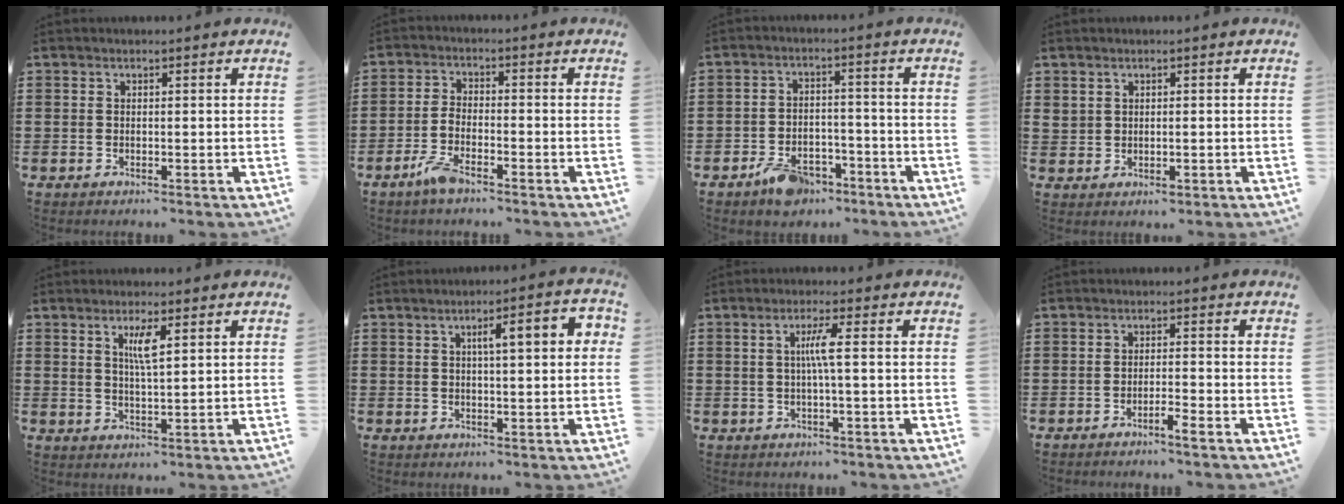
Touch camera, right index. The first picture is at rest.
{"total": 4.0, "force": [-2.8, 1.2, 2.7], "torque": [-0.073, -0.002, -0.060]}
{"total": 4.9, "force": [-3.7, 2.5, 1.9], "torque": [-0.037, 0.015, -0.070]}
{"total": 1.3, "force": [0.6, 1.0, 0.6], "torque": [-0.013, 0.005, 0.010]}
{"total": 3.8, "force": [1.6, 0.7, 3.3], "torque": [-0.063, 0.002, 0.022]}
{"total": 5.1, "force": [1.2, 1.0, 4.9], "torque": [-0.078, 0.002, 0.011]}
{"total": 3.6, "force": [0.1, -0.1, 3.6], "torque": [-0.068, -0.003, -0.004]}
{"total": 2.0, "force": [-1.7, -0.2, 1.0], "torque": [-0.019, 0.000, -0.032]}